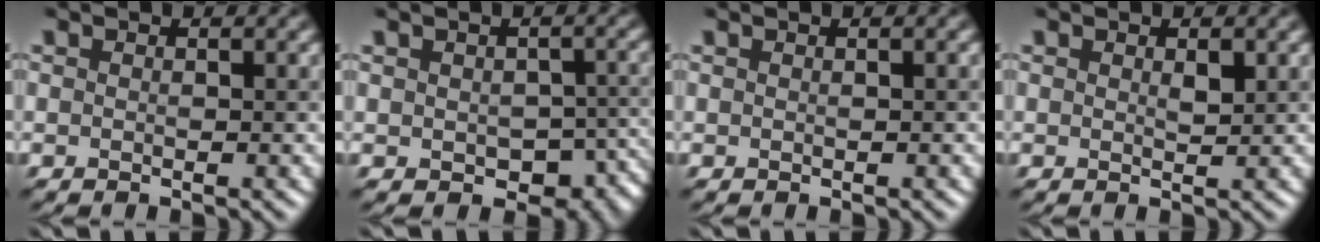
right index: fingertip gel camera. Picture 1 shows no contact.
{"total": 6.1, "force": [-2.0, 4.1, 4.1], "torque": [-0.052, -0.025, -0.017]}
{"total": 0.0}
{"total": 0.9, "force": [0.4, 0.4, 0.8], "torque": [-0.013, 0.000, 0.006]}